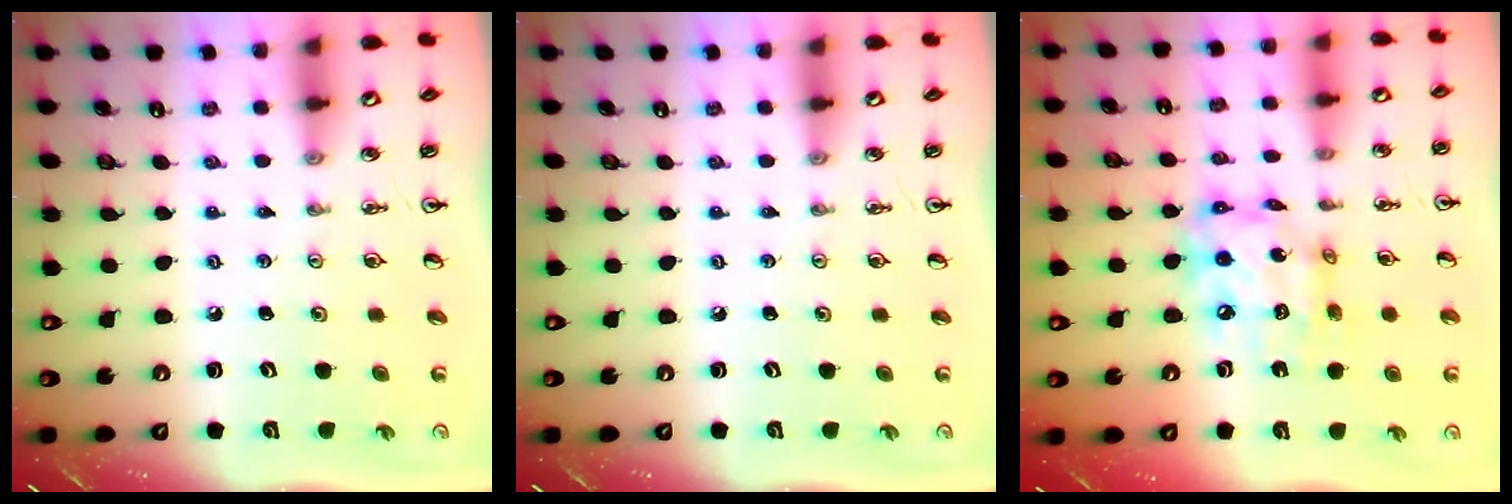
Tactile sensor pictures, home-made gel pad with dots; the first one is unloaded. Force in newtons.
{"total": 0.0}
{"total": 13.6, "press": 13.5, "slide": 1.7}